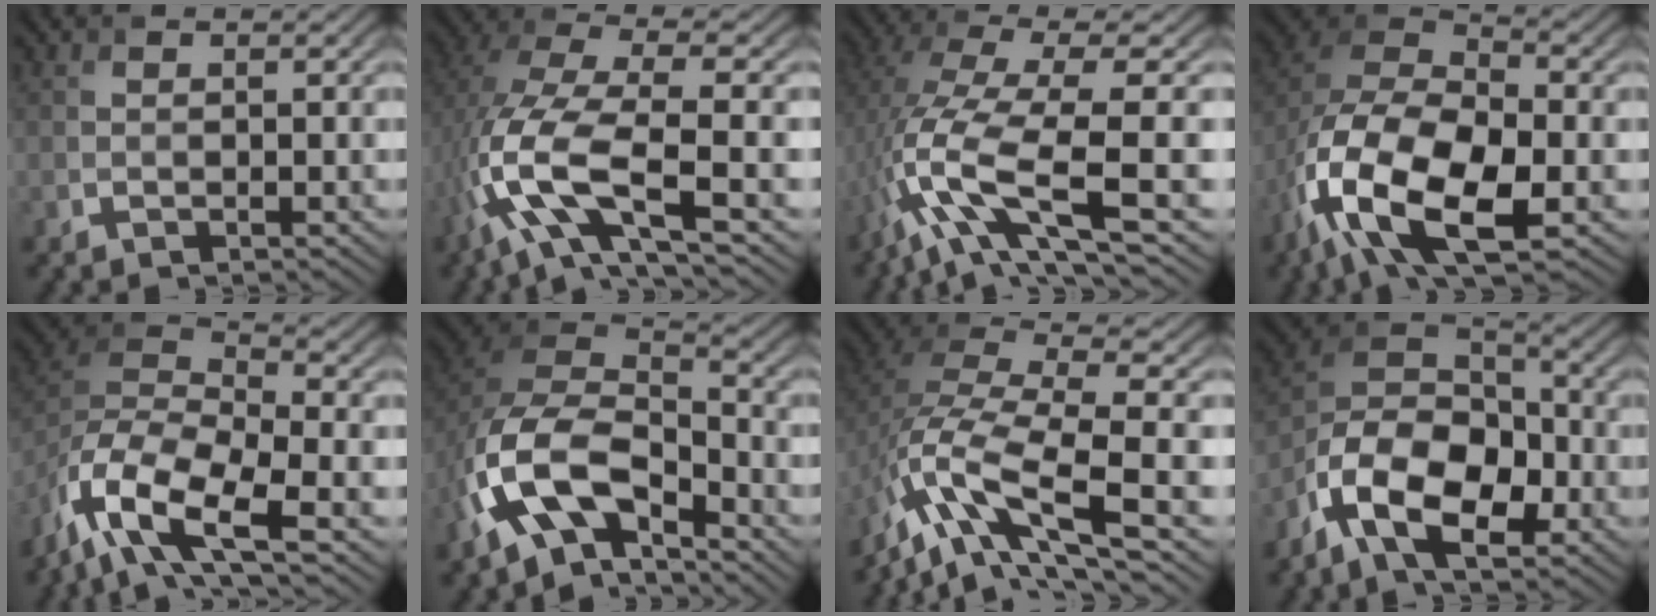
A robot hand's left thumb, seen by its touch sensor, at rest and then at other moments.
{"total": 13.0, "force": [-3.7, 5.0, 11.4], "torque": [-0.264, -0.010, -0.076]}
{"total": 12.7, "force": [-3.5, 3.4, 11.7], "torque": [-0.247, -0.005, -0.060]}
{"total": 16.4, "force": [-7.2, 8.2, 12.3], "torque": [-0.271, -0.026, -0.139]}
{"total": 13.7, "force": [-8.7, 5.1, 9.4], "torque": [-0.218, -0.019, -0.171]}
{"total": 13.6, "force": [-6.9, 7.0, 9.4], "torque": [-0.211, -0.024, -0.140]}
{"total": 13.4, "force": [-6.0, 4.8, 10.9], "torque": [-0.246, -0.005, -0.102]}
{"total": 13.4, "force": [-6.6, 7.4, 9.0], "torque": [-0.189, -0.018, -0.143]}